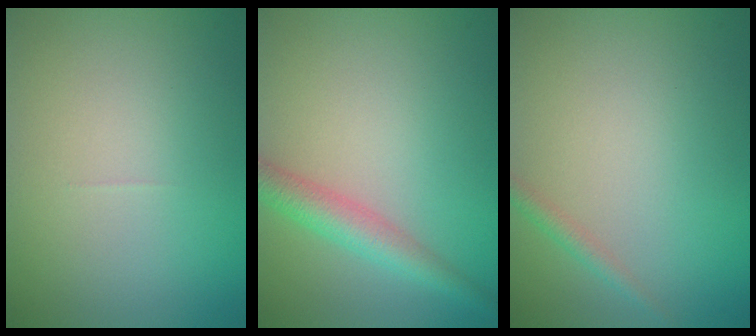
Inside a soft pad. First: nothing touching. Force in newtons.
{"total": 3.3, "press": 3.3, "slide": 0.1}
{"total": 1.2, "press": 1.2, "slide": 0.0}